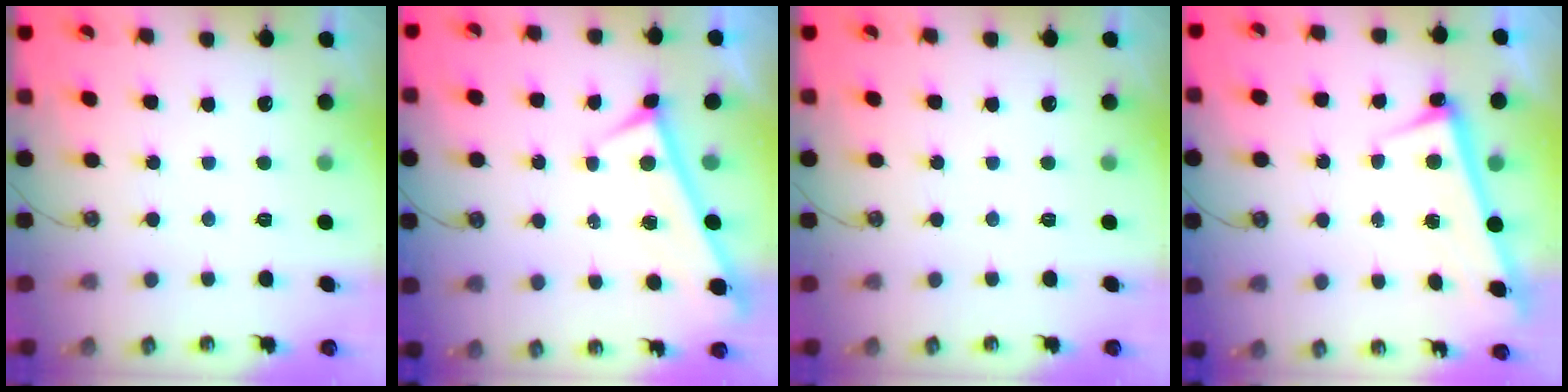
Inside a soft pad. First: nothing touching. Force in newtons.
{"total": 0.0}
{"total": 0.0}
{"total": 2.6, "press": 2.5, "slide": 0.7}